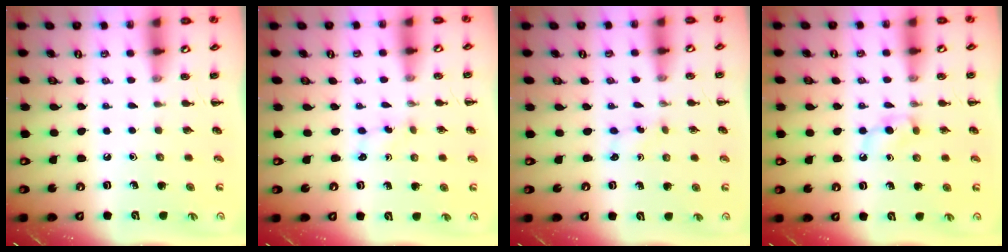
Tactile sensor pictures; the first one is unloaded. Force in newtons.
{"total": 1.7, "press": 1.5, "slide": 0.6}
{"total": 1.7, "press": 1.5, "slide": 0.6}
{"total": 3.9, "press": 3.6, "slide": 1.4}